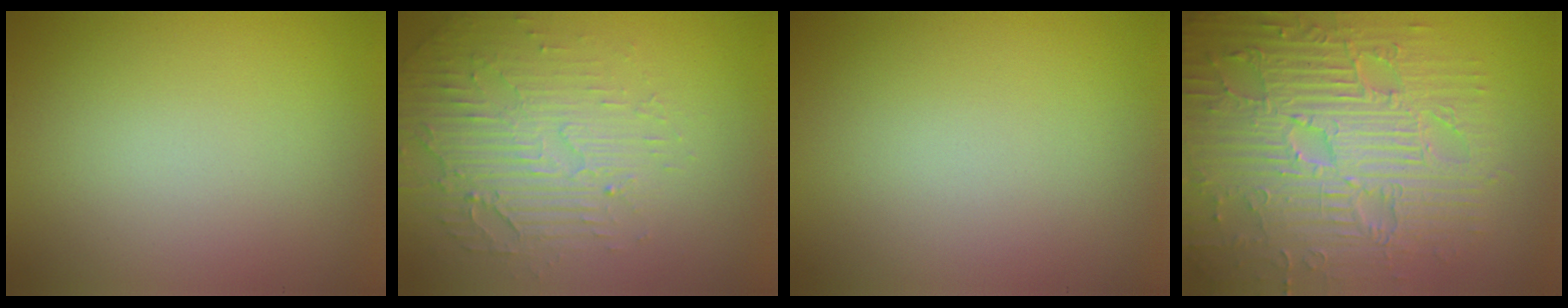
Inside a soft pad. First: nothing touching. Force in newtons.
{"total": 5.7, "press": 3.3, "slide": 4.6}
{"total": 0.0}
{"total": 10.8, "press": 7.2, "slide": 8.1}